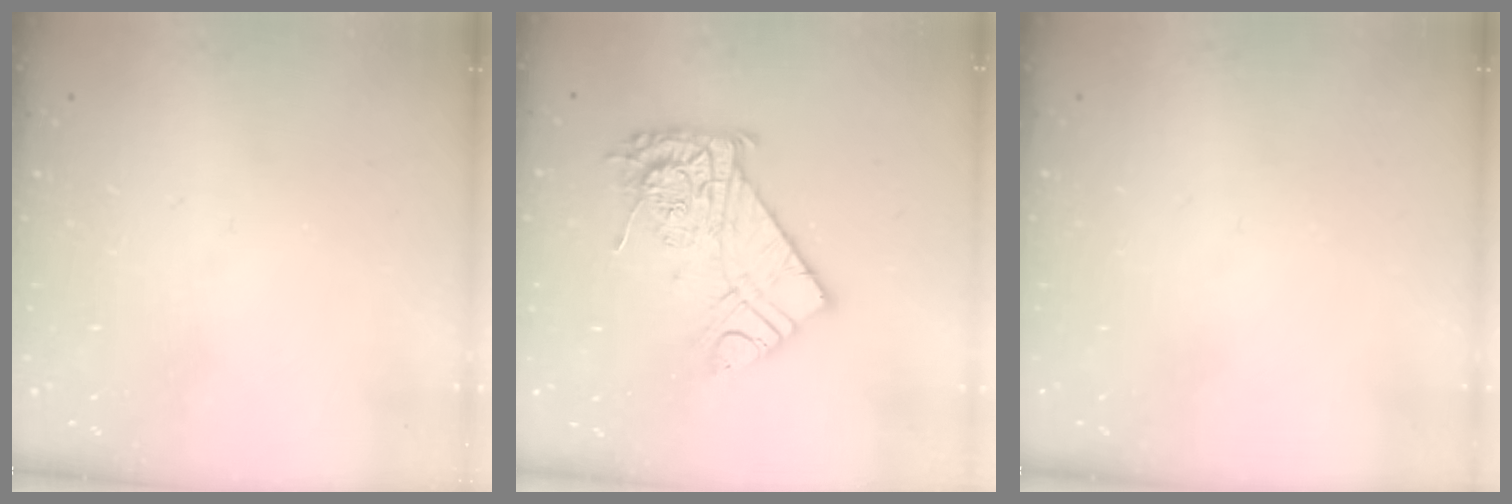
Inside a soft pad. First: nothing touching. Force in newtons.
{"total": 14.1, "press": 14.0, "slide": 1.4}
{"total": 0.0}